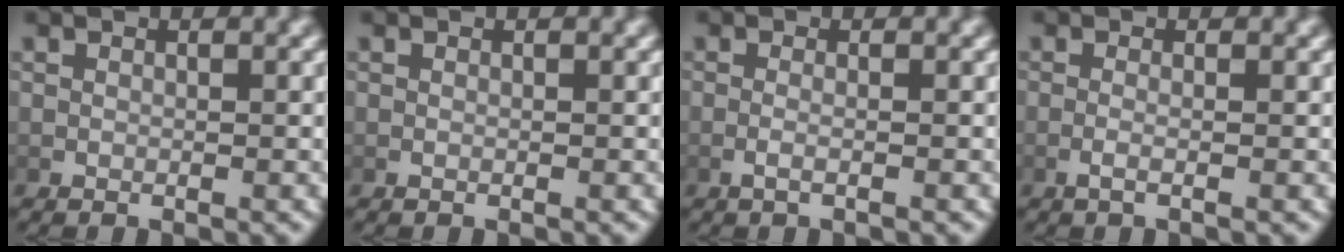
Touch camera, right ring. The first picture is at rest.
{"total": 0.0}
{"total": 1.3, "force": [-0.8, -0.1, 1.0], "torque": [-0.031, -0.009, -0.011]}
{"total": 1.3, "force": [-0.8, 0.0, 1.1], "torque": [-0.034, -0.011, -0.011]}